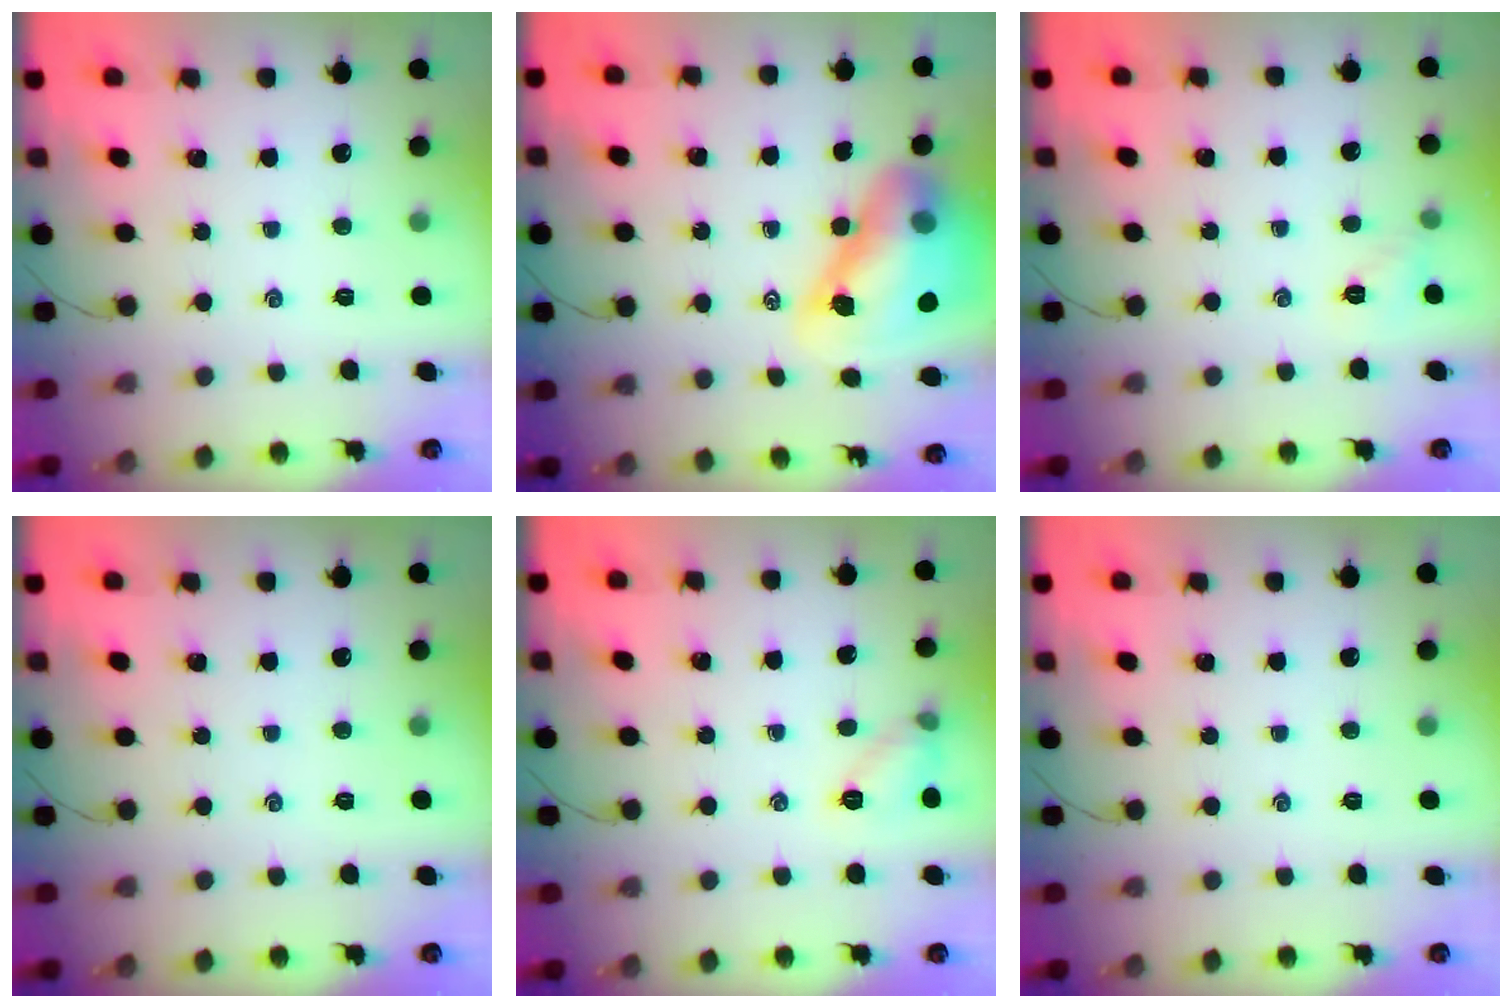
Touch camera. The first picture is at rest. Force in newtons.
{"total": 16.0, "press": 15.3, "slide": 4.6}
{"total": 5.3, "press": 5.1, "slide": 1.5}
{"total": 0.0}
{"total": 6.9, "press": 6.7, "slide": 1.5}
{"total": 0.0}